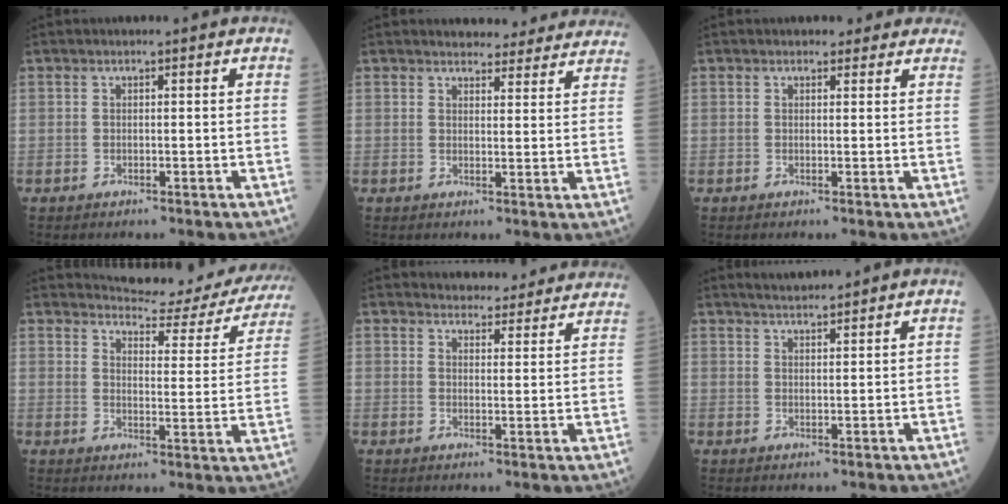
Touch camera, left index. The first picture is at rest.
{"total": 11.1, "force": [10.4, 2.9, 2.2], "torque": [-0.001, 0.003, 0.106]}
{"total": 3.1, "force": [2.6, 1.6, 0.4], "torque": [0.008, 0.005, 0.019]}
{"total": 15.8, "force": [15.3, 2.7, 2.8], "torque": [-0.018, -0.052, 0.164]}
{"total": 10.7, "force": [10.3, 2.3, 1.7], "torque": [-0.002, 0.005, 0.108]}
{"total": 3.0, "force": [2.9, -0.2, 0.8], "torque": [-0.017, 0.009, 0.055]}